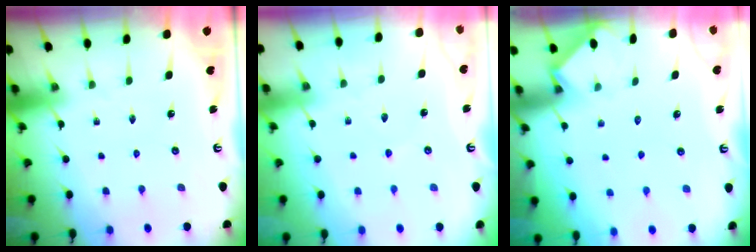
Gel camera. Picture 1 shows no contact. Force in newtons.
{"total": 2.4, "press": 2.4, "slide": 0.5}
{"total": 2.6, "press": 2.5, "slide": 0.3}